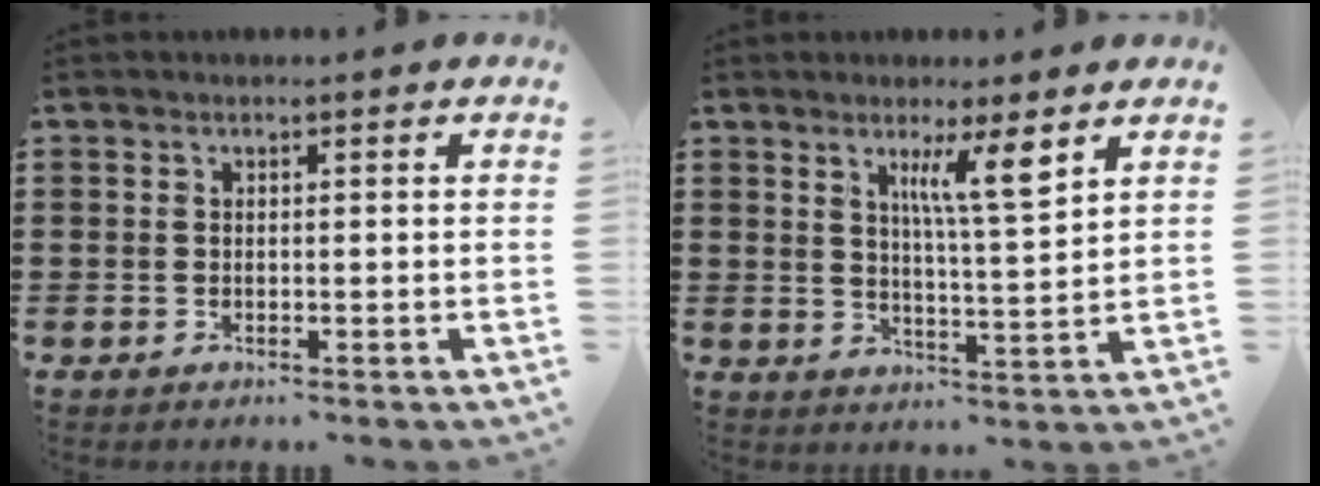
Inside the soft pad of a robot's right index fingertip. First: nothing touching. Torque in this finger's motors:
{"motor_torque": [0.35, 0.09, 0.38, 0.09]}